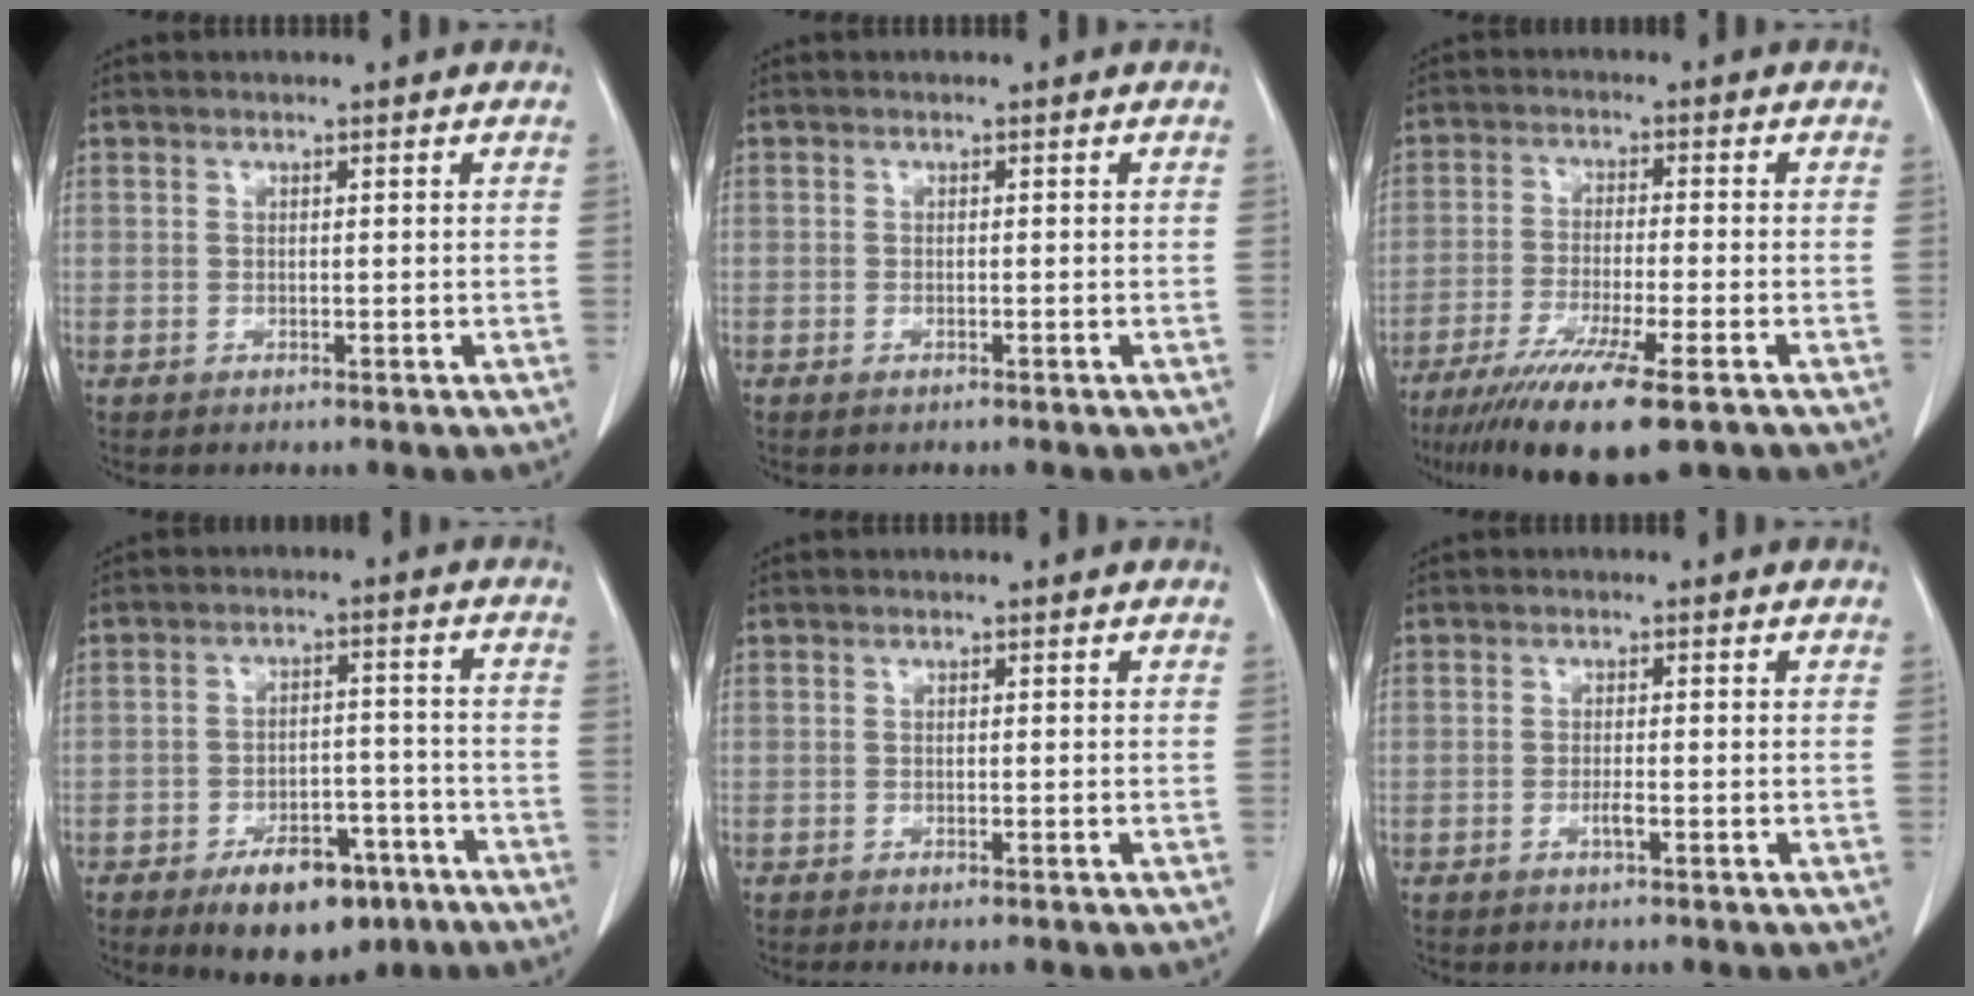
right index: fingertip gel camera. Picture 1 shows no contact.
{"total": 0.7, "force": [-0.5, 0.2, 0.4], "torque": [-0.011, -0.001, -0.005]}
{"total": 13.2, "force": [-8.7, 1.1, 9.9], "torque": [-0.174, -0.038, -0.141]}
{"total": 10.7, "force": [-6.8, 5.2, 6.5], "torque": [-0.089, 0.007, -0.099]}
{"total": 1.2, "force": [-0.9, 0.1, 0.8], "torque": [-0.014, -0.004, -0.012]}
{"total": 0.9, "force": [-0.4, 0.1, 0.8], "torque": [-0.018, 0.001, -0.004]}